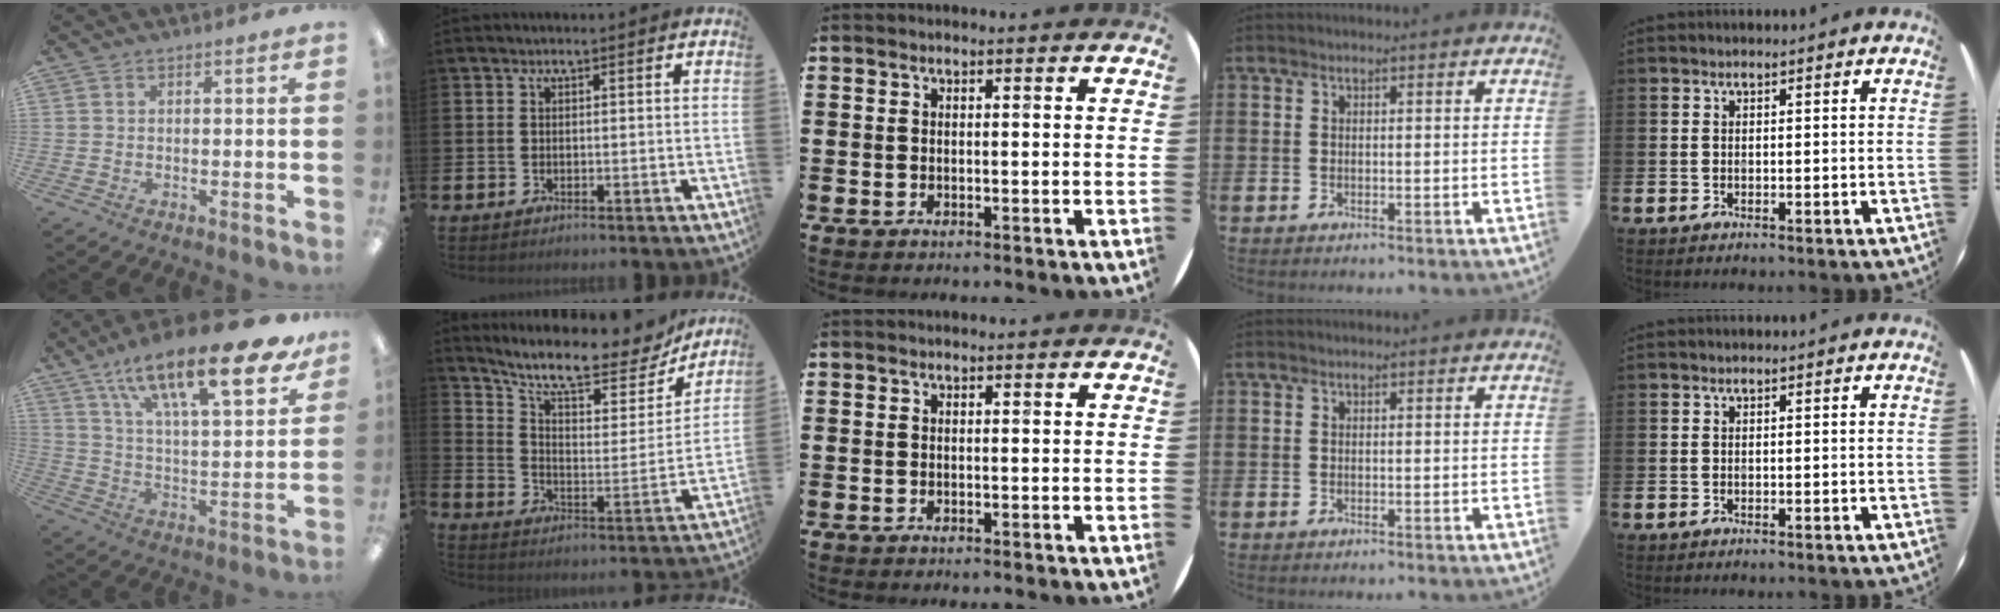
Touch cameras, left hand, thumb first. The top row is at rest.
{"thumb": {"total": 23.6, "force": [16.2, 6.8, 15.7], "torque": [-0.239, -0.100, 0.261]}, "index": {"total": 11.2, "force": [9.9, 2.5, 4.6], "torque": [-0.115, -0.068, 0.167]}}